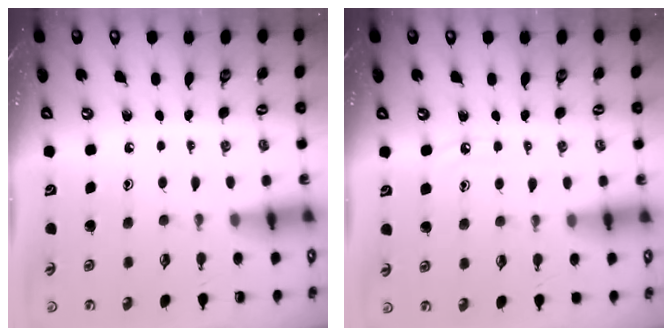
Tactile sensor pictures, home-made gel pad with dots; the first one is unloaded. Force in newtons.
{"total": 5.4, "press": 5.3, "slide": 0.6}